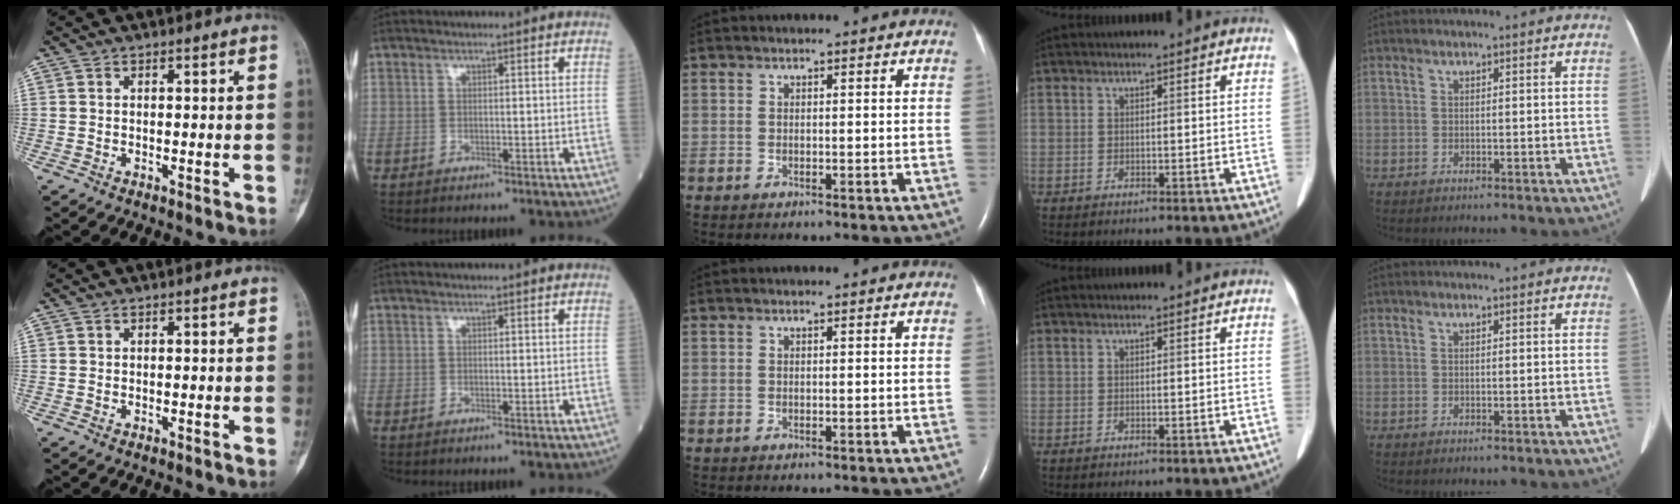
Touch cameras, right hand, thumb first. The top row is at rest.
{}